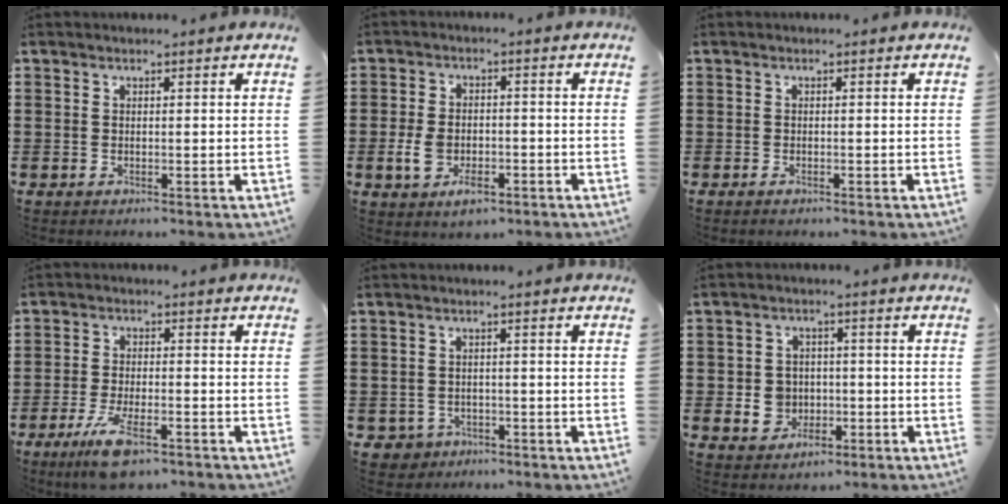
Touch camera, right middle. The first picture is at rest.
{"total": 5.1, "force": [-2.2, 2.8, 3.7], "torque": [-0.084, 0.001, -0.046]}
{"total": 0.6, "force": [-0.5, 0.2, 0.3], "torque": [-0.008, -0.003, -0.008]}
{"total": 7.8, "force": [-4.7, 2.3, 5.8], "torque": [-0.124, -0.002, -0.085]}
{"total": 1.9, "force": [-1.4, 1.3, 0.0], "torque": [-0.009, 0.002, -0.033]}
{"total": 4.8, "force": [-1.2, 4.3, 1.7], "torque": [-0.033, 0.008, -0.023]}